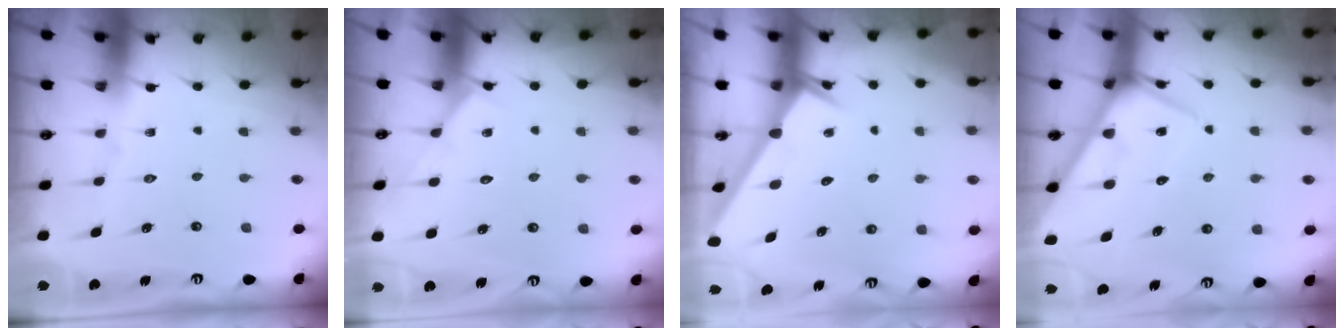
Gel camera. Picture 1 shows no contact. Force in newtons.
{"total": 5.0, "press": 5.0, "slide": 0.3}
{"total": 2.5, "press": 2.5, "slide": 0.1}
{"total": 9.2, "press": 9.2, "slide": 0.7}